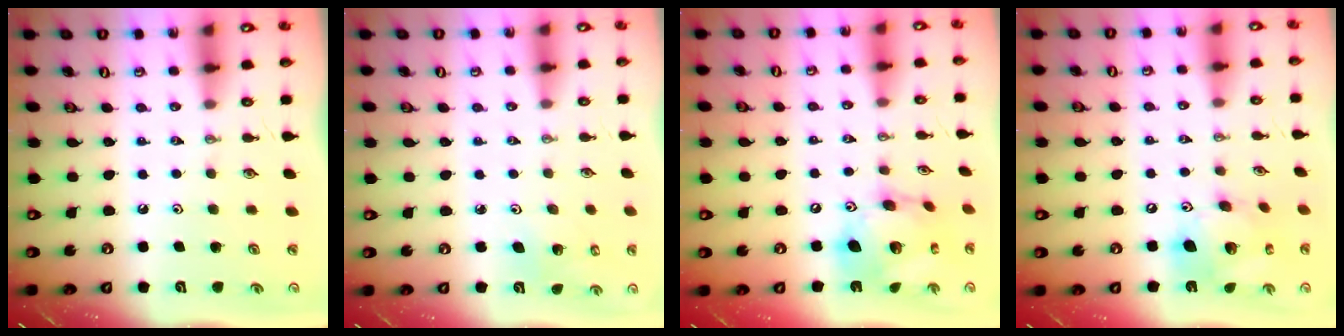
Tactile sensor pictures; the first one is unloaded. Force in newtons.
{"total": 3.7, "press": 3.6, "slide": 0.8}
{"total": 17.3, "press": 17.3, "slide": 1.6}
{"total": 16.1, "press": 16.0, "slide": 2.1}